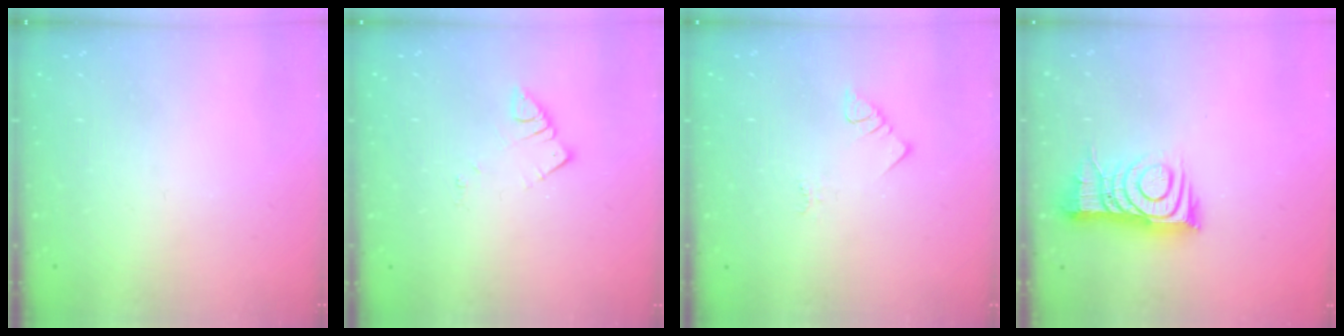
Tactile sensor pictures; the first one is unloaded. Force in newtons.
{"total": 2.8, "press": 2.7, "slide": 0.3}
{"total": 2.0, "press": 2.0, "slide": 0.4}
{"total": 10.6, "press": 10.6, "slide": 1.0}